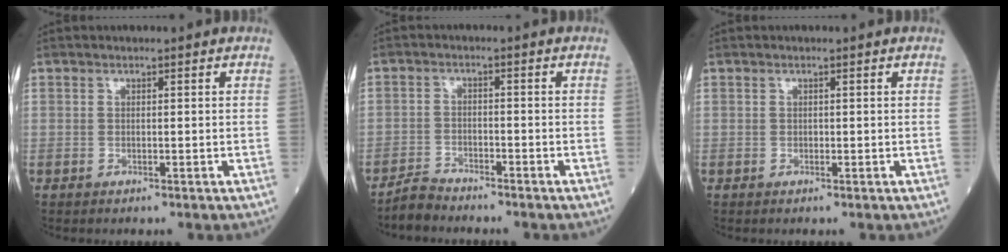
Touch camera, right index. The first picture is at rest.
{"total": 3.0, "force": [-2.9, 0.5, -0.3], "torque": [0.004, -0.007, -0.060]}
{"total": 0.0}